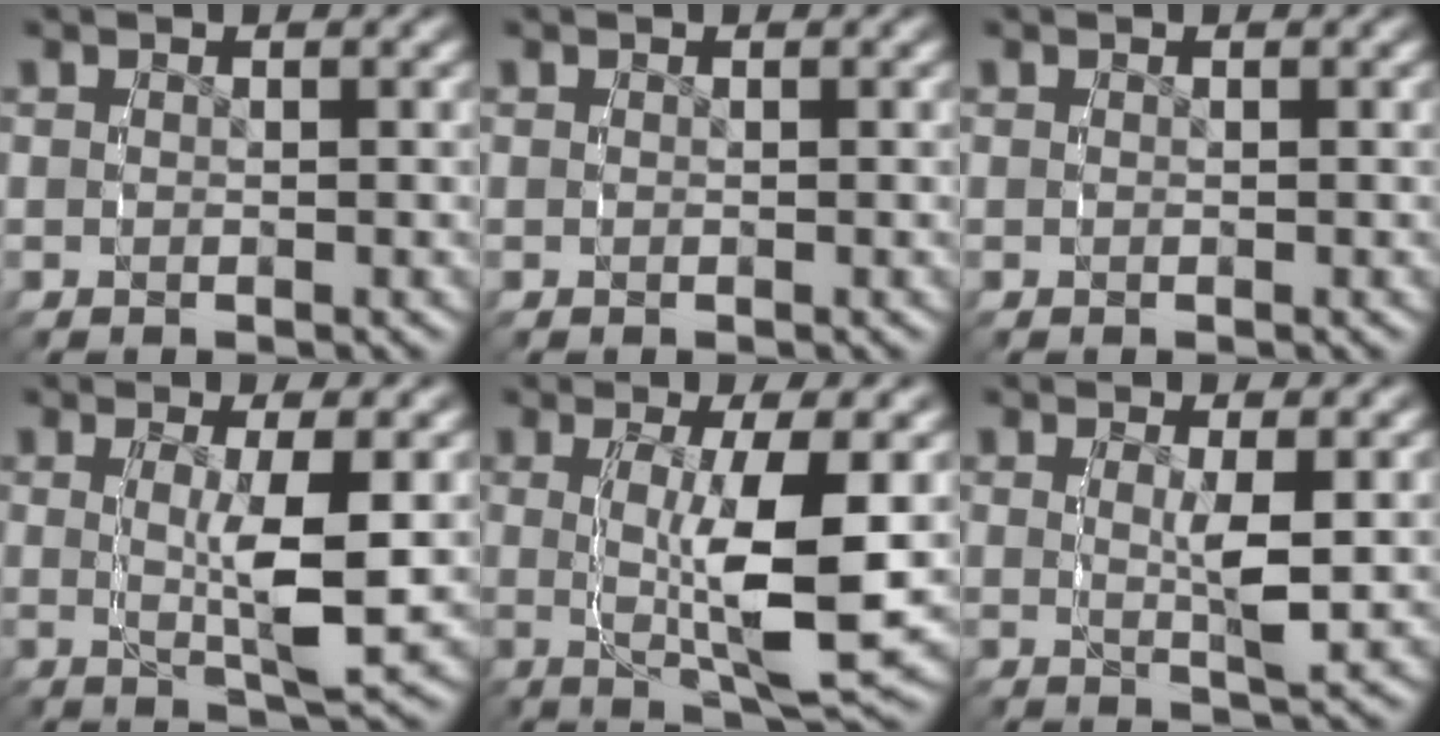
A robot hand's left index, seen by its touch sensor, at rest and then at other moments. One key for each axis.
{"total": 0.0}
{"total": 0.0}
{"total": 5.2, "fx": 0.9, "fy": 0.4, "fz": 5.1, "tx": -0.088, "ty": -0.012, "tz": 0.020}
{"total": 8.0, "fx": 1.0, "fy": 1.3, "fz": 7.8, "tx": -0.124, "ty": -0.016, "tz": 0.028}
{"total": 2.8, "fx": 0.7, "fy": -0.3, "fz": 2.7, "tx": -0.045, "ty": -0.011, "tz": 0.016}